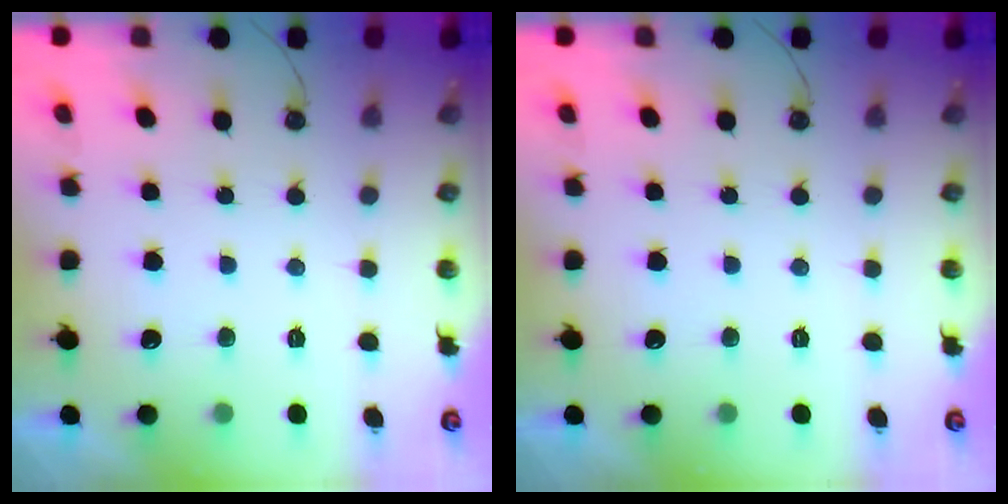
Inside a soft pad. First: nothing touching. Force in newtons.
{"total": 0.0}